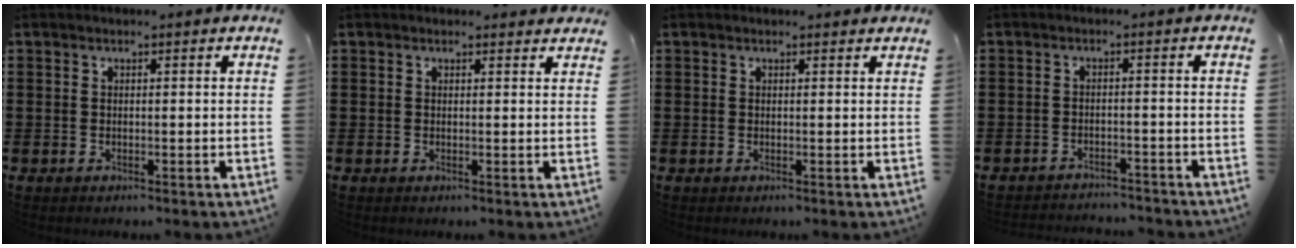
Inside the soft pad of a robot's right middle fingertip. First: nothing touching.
{"total": 0.7, "force": [0.6, 0.4, 0.3], "torque": [0.001, 0.000, 0.009]}
{"total": 0.0}
{"total": 2.5, "force": [-2.5, 0.1, -0.1], "torque": [-0.007, -0.002, -0.052]}